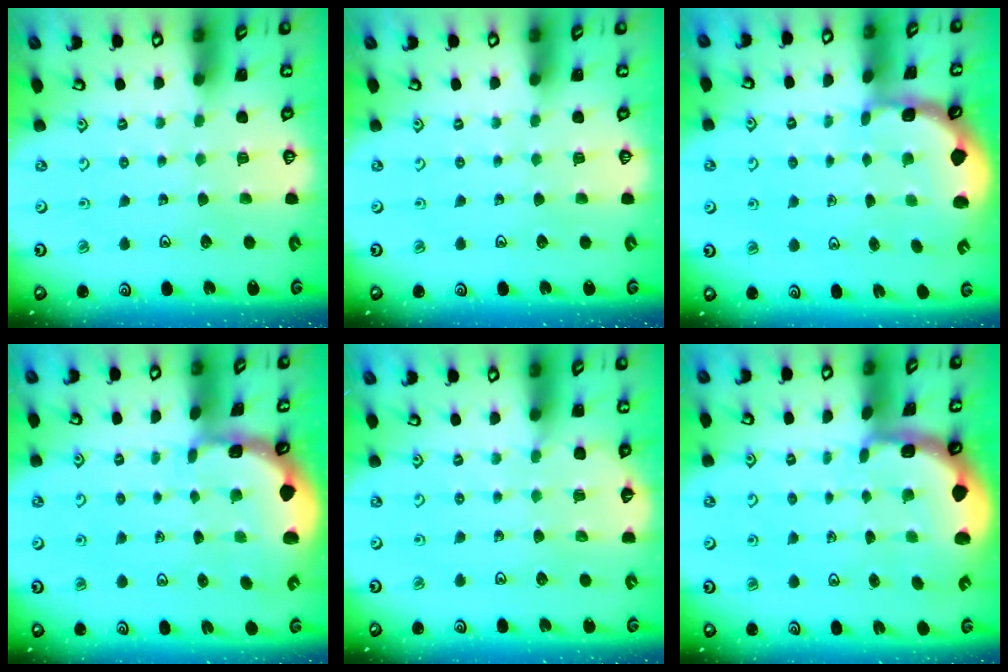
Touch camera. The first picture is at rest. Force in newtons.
{"total": 0.0}
{"total": 1.7, "press": 1.6, "slide": 0.5}
{"total": 1.3, "press": 1.3, "slide": 0.2}
{"total": 4.2, "press": 3.6, "slide": 2.3}
{"total": 2.3, "press": 2.2, "slide": 0.7}